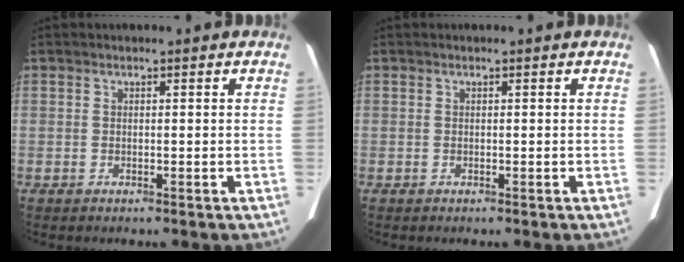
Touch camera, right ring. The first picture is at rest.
{"total": 0.0}